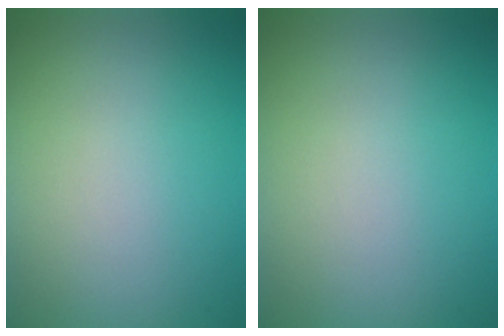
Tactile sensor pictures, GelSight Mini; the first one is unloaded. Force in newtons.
{"total": 0.0}